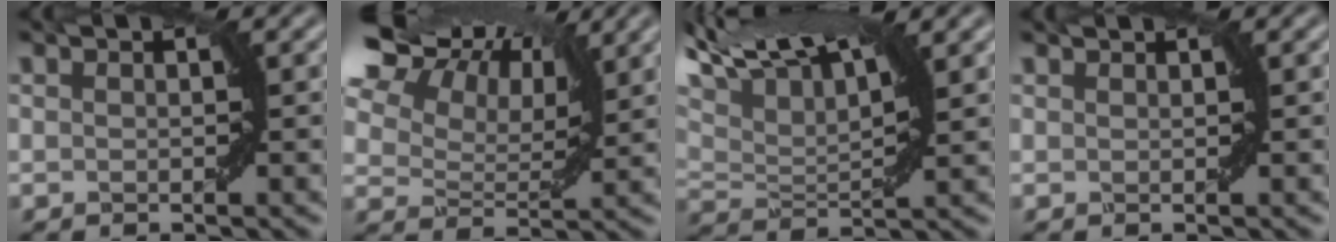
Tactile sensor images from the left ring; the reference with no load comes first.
{"total": 15.5, "force": [9.5, 8.6, 8.7], "torque": [-0.178, 0.058, 0.145]}
{"total": 9.9, "force": [5.8, 3.8, 7.0], "torque": [-0.123, 0.040, 0.097]}
{"total": 0.7, "force": [0.7, -0.1, 0.1], "torque": [-0.003, -0.003, 0.008]}